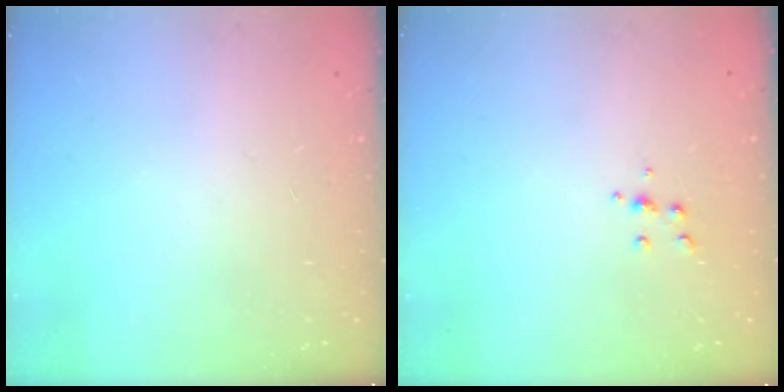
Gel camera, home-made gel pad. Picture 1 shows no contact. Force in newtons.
{"total": 4.6, "press": 4.5, "slide": 0.7}